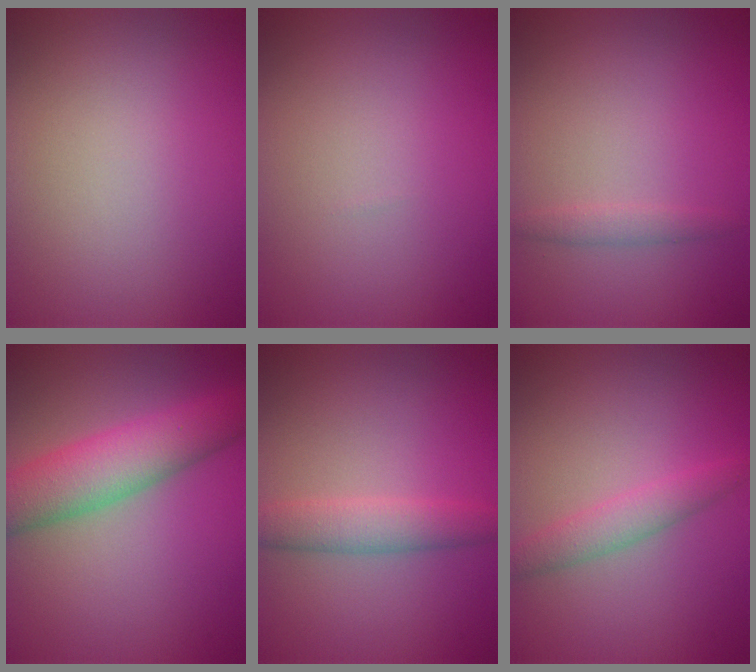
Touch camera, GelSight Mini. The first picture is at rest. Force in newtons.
{"total": 0.0}
{"total": 1.1, "press": 1.1, "slide": 0.0}
{"total": 6.3, "press": 6.3, "slide": 0.3}
{"total": 2.8, "press": 2.8, "slide": 0.1}
{"total": 2.1, "press": 2.1, "slide": 0.0}